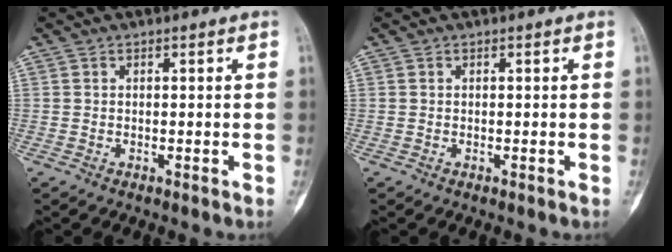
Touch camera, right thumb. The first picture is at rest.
{"total": 0.0}